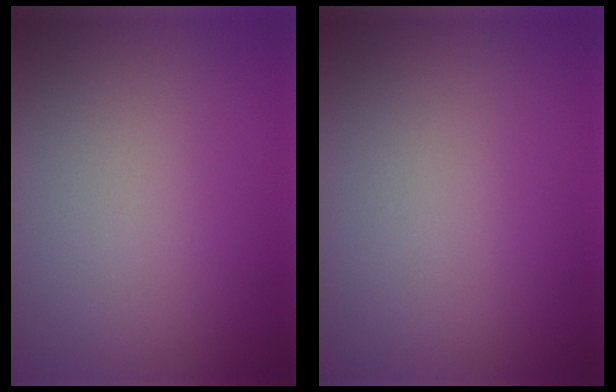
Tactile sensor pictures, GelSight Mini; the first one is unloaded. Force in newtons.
{"total": 0.0}